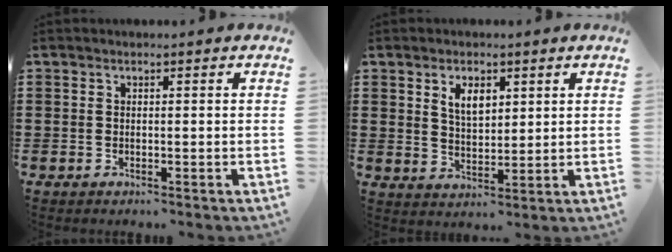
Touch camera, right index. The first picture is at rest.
{"total": 4.3, "force": [2.2, 2.3, 2.8], "torque": [-0.057, 0.005, 0.037]}